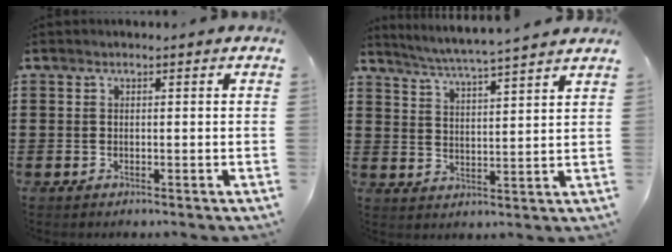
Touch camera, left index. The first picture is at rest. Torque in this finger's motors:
{"motor_torque": [2.14, 0.00, 0.08, 0.06]}